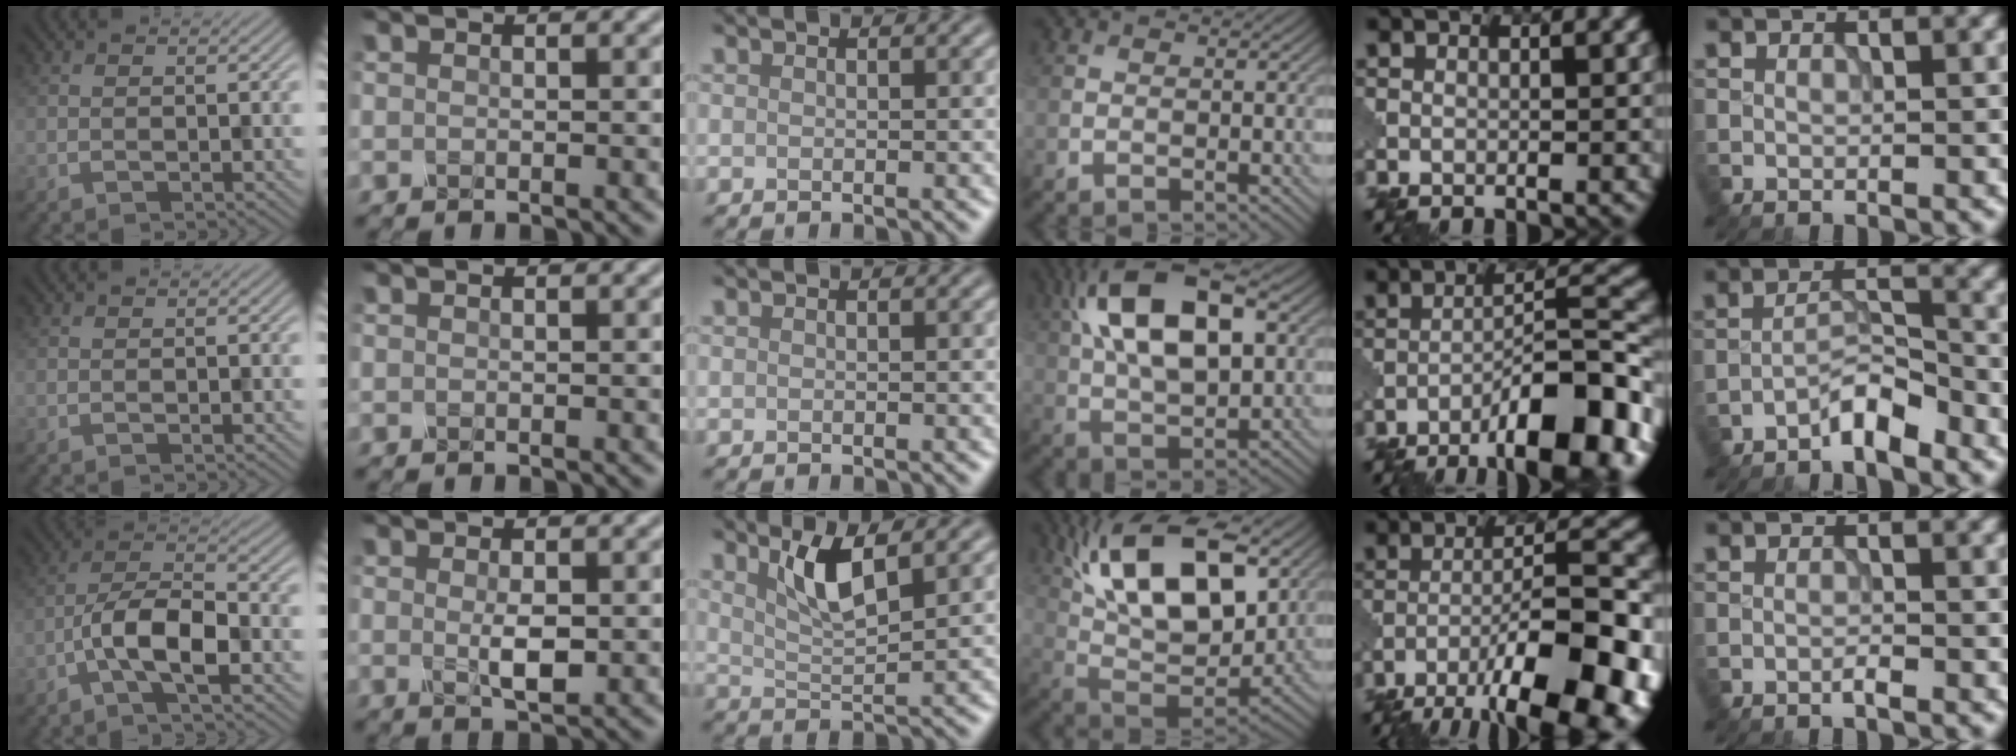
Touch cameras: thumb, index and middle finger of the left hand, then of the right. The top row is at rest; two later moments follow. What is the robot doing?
{"motion": "disassemble", "object": "glue stick"}